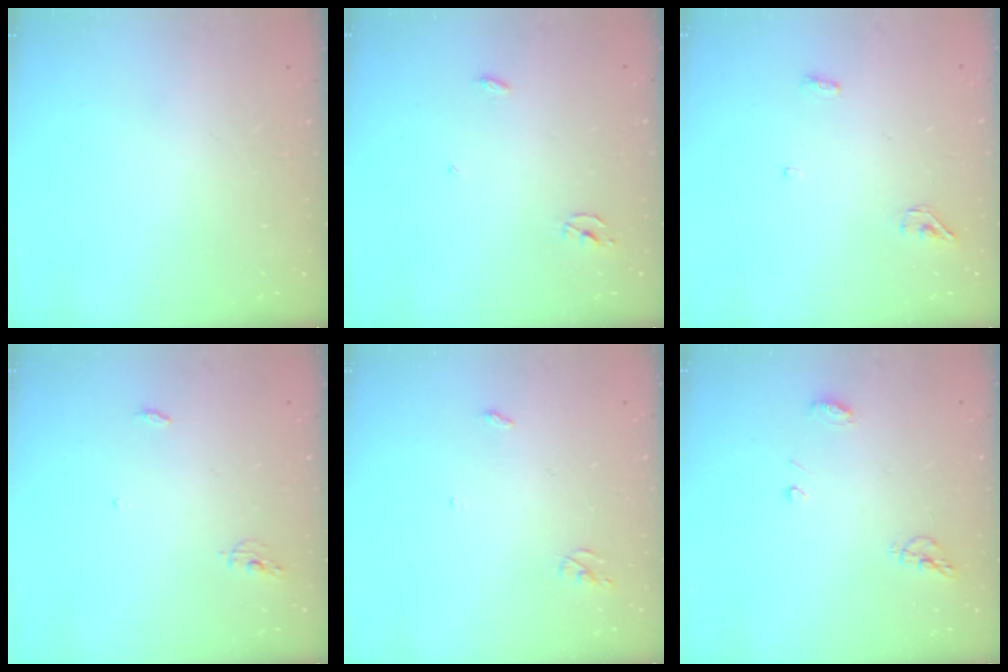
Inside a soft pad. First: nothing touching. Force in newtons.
{"total": 2.5, "press": 2.5, "slide": 0.1}
{"total": 3.2, "press": 3.0, "slide": 1.2}
{"total": 4.2, "press": 4.2, "slide": 0.4}
{"total": 2.6, "press": 2.6, "slide": 0.2}
{"total": 6.3, "press": 6.3, "slide": 0.7}